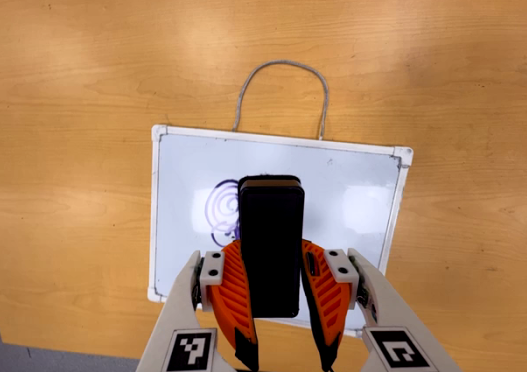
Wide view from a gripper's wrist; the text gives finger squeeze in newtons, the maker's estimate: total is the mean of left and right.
{"total": 10.8, "left": 7.4, "right": 14.2}